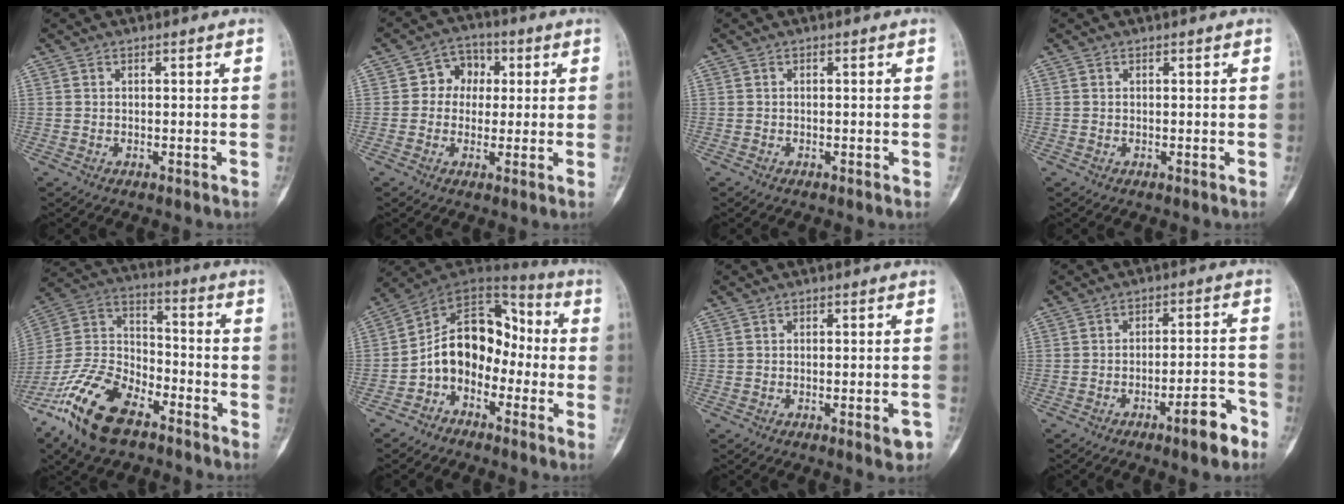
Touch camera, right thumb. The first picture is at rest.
{"total": 6.7, "force": [1.0, 5.9, 3.0], "torque": [0.001, 0.009, 0.007]}
{"total": 0.0}
{"total": 0.0}
{"total": 18.6, "force": [-11.9, 9.0, 11.1], "torque": [-0.212, 0.062, -0.230]}
{"total": 13.6, "force": [-3.6, 10.0, 8.5], "torque": [-0.103, 0.079, -0.078]}
{"total": 3.1, "force": [-1.6, 1.1, 2.5], "torque": [-0.020, 0.010, -0.018]}
{"total": 7.9, "force": [-4.9, 1.9, 5.8], "torque": [-0.075, 0.039, -0.069]}